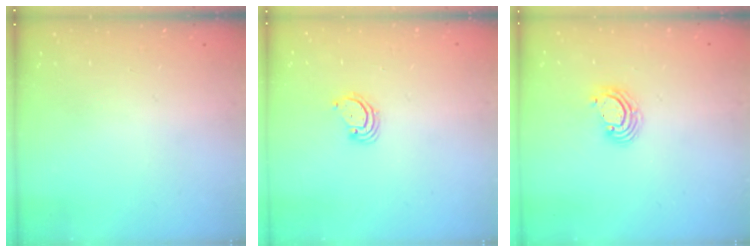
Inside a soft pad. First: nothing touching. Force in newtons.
{"total": 3.5, "press": 3.5, "slide": 0.3}
{"total": 3.6, "press": 3.6, "slide": 0.2}